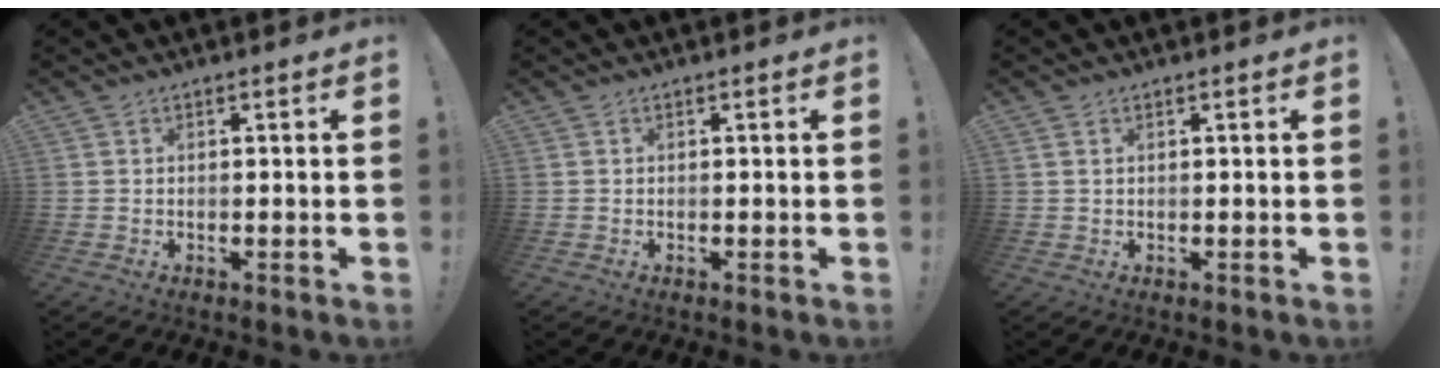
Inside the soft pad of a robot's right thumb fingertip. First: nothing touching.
{"total": 0.0}
{"total": 0.8, "force": [0.4, 0.3, 0.6], "torque": [-0.018, 0.003, 0.009]}